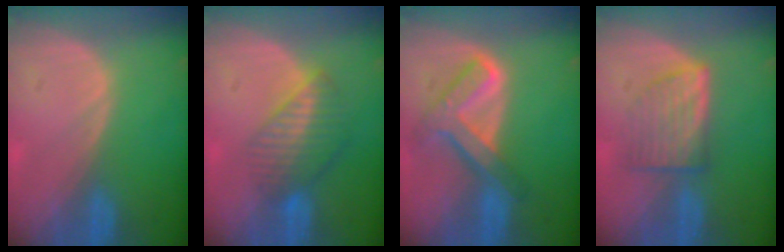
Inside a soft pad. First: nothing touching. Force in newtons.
{"total": 7.0, "press": 6.1, "slide": 3.5}
{"total": 7.8, "press": 6.6, "slide": 4.2}
{"total": 6.2, "press": 5.9, "slide": 1.8}